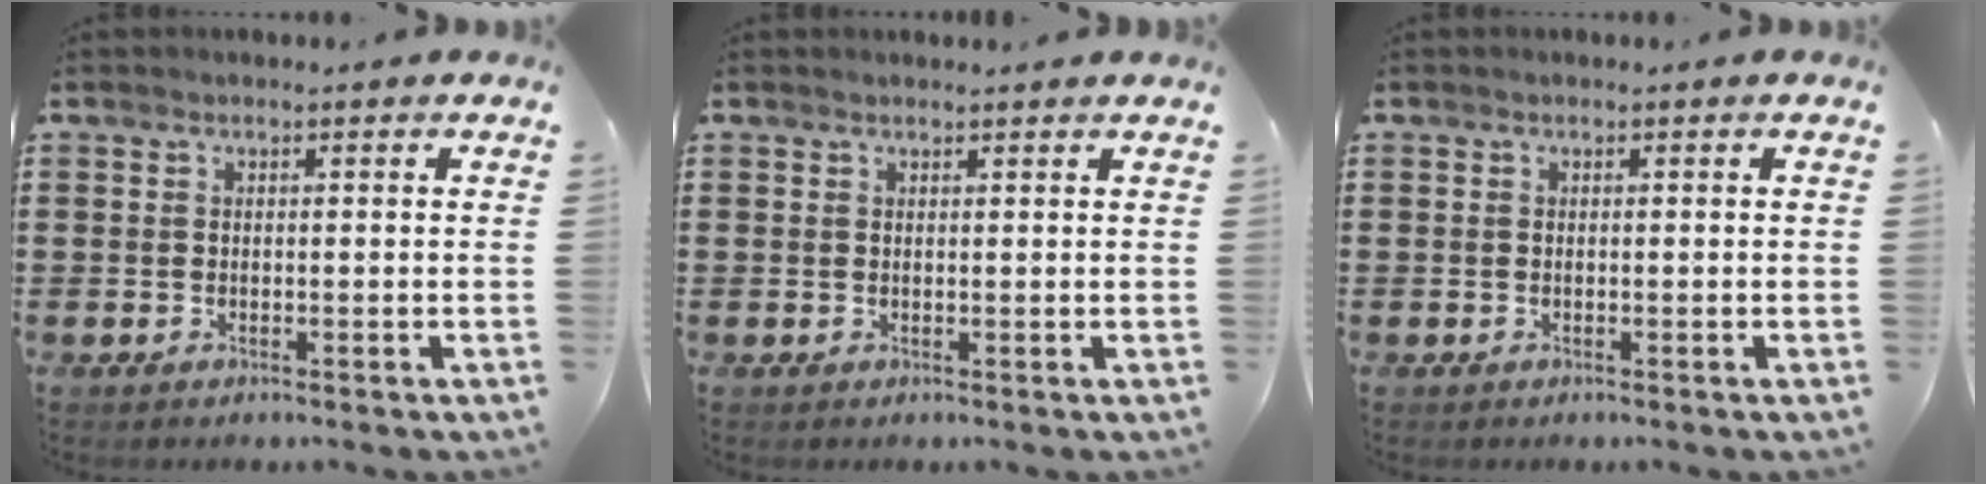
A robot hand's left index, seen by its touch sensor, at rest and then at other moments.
{"total": 0.8, "force": [0.8, 0.0, 0.2], "torque": [-0.006, -0.002, 0.015]}
{"total": 0.0}